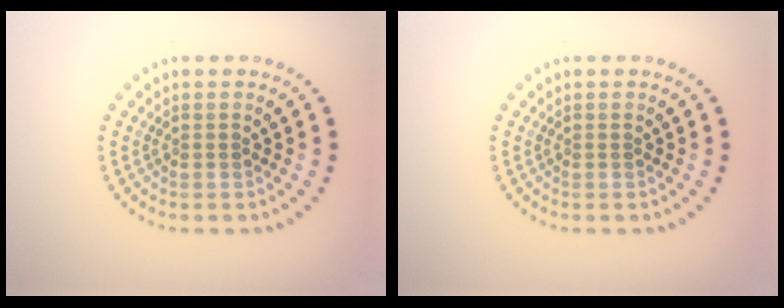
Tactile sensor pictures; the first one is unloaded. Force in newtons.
{"total": 0.0}